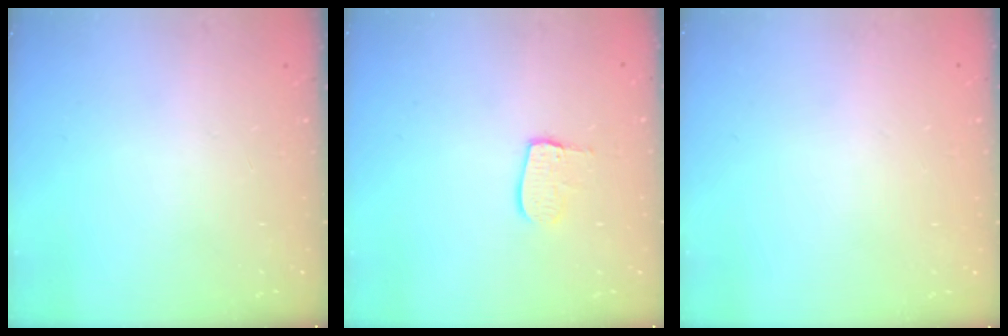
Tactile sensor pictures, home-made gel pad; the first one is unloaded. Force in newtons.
{"total": 8.2, "press": 8.2, "slide": 0.7}
{"total": 0.0}